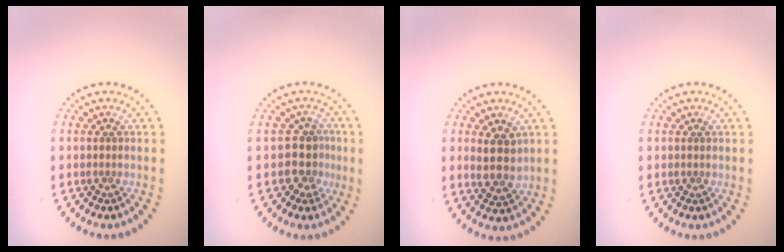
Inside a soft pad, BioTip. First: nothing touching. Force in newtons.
{"total": 2.7, "press": 2.1, "slide": 1.7}
{"total": 3.1, "press": 2.9, "slide": 1.2}
{"total": 0.0}